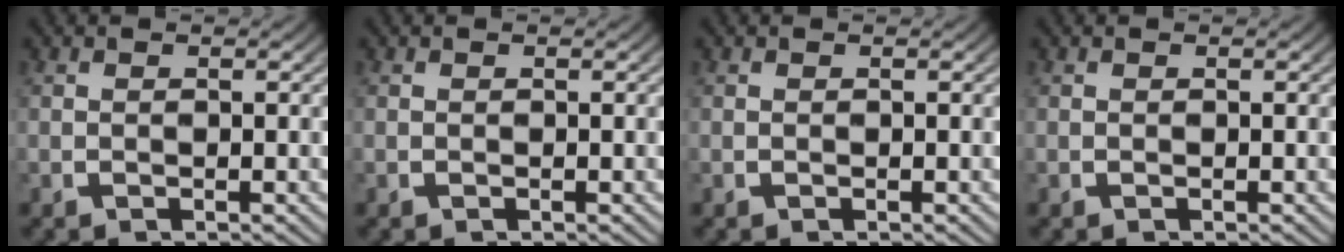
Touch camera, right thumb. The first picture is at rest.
{"total": 0.0}
{"total": 0.0}
{"total": 0.0}